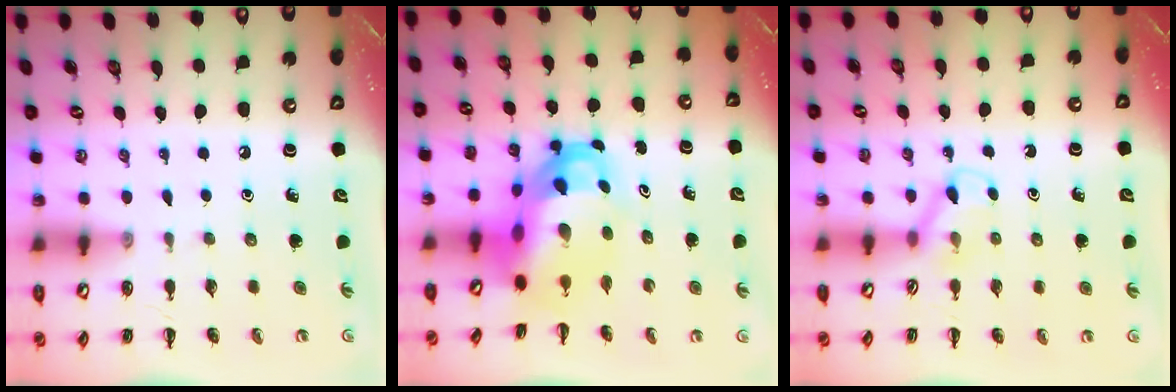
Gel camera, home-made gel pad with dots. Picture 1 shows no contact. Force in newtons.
{"total": 8.7, "press": 8.4, "slide": 2.4}
{"total": 2.9, "press": 2.7, "slide": 1.1}